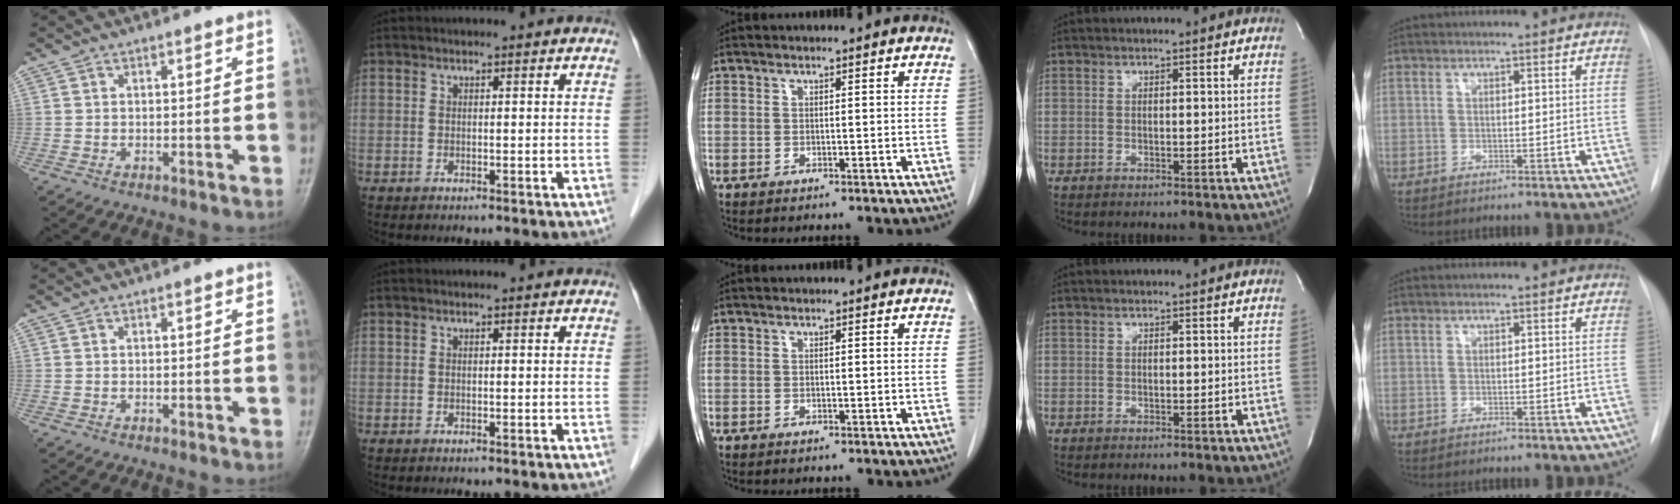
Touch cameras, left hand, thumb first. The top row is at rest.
{}